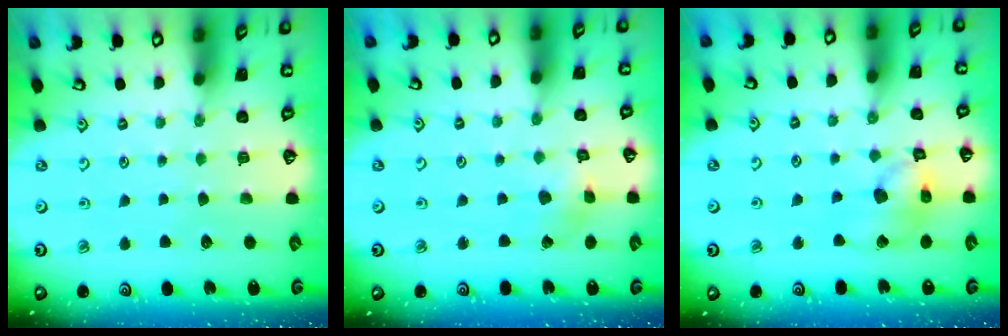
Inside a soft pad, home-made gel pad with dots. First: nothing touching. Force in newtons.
{"total": 2.3, "press": 2.3, "slide": 0.1}
{"total": 12.9, "press": 12.8, "slide": 1.6}